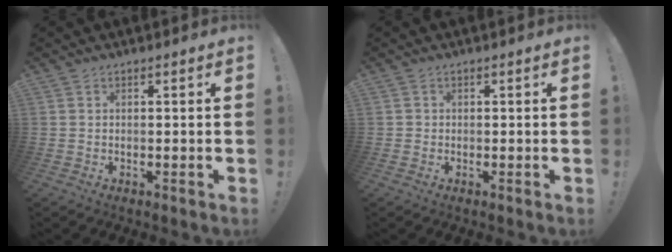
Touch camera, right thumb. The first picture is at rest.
{"total": 0.6, "force": [0.0, 0.6, 0.1], "torque": [-0.005, 0.003, 0.001]}